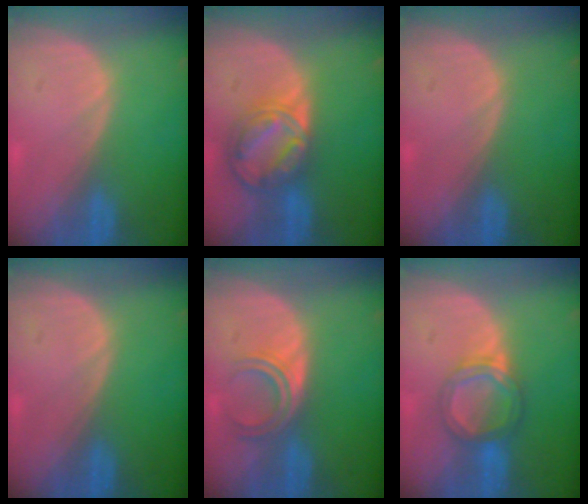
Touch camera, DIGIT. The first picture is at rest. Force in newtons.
{"total": 8.6, "press": 7.3, "slide": 4.6}
{"total": 0.0}
{"total": 0.0}
{"total": 4.8, "press": 4.0, "slide": 2.6}
{"total": 5.3, "press": 5.0, "slide": 1.8}